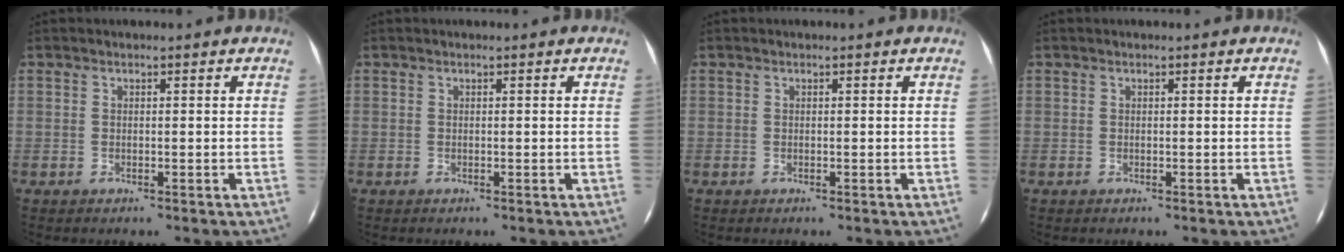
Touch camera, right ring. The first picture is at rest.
{"total": 0.0}
{"total": 0.0}
{"total": 0.0}